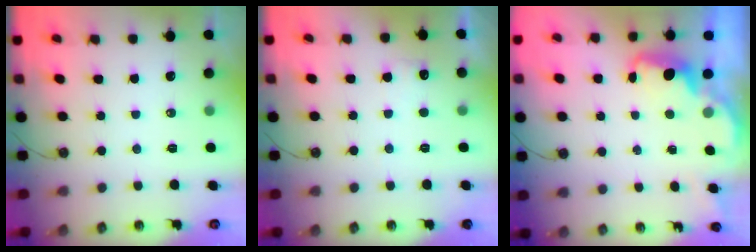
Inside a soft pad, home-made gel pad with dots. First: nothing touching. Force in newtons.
{"total": 5.1, "press": 4.9, "slide": 1.3}
{"total": 2.3, "press": 2.3, "slide": 0.5}